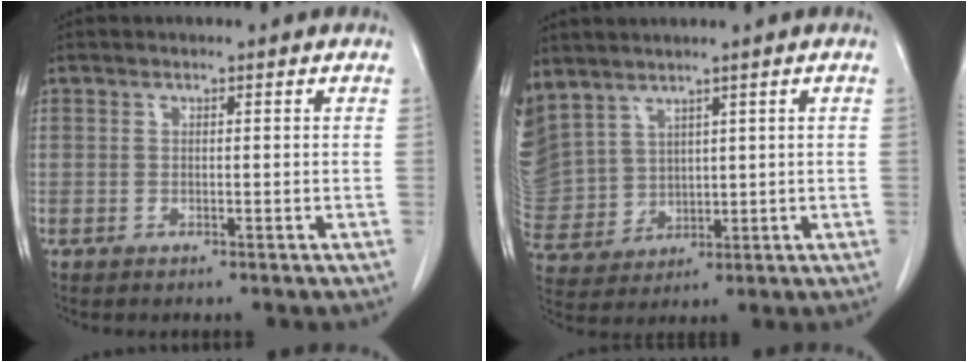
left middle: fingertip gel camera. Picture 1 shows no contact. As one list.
[{"total": 16.7, "force": [10.4, 11.5, 6.1], "torque": [-0.211, 0.021, 0.236]}]